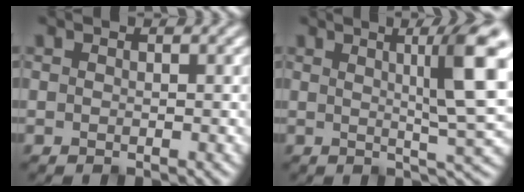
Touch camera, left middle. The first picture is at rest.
{"total": 8.7, "force": [2.4, 1.3, 8.3], "torque": [-0.096, 0.008, 0.034]}